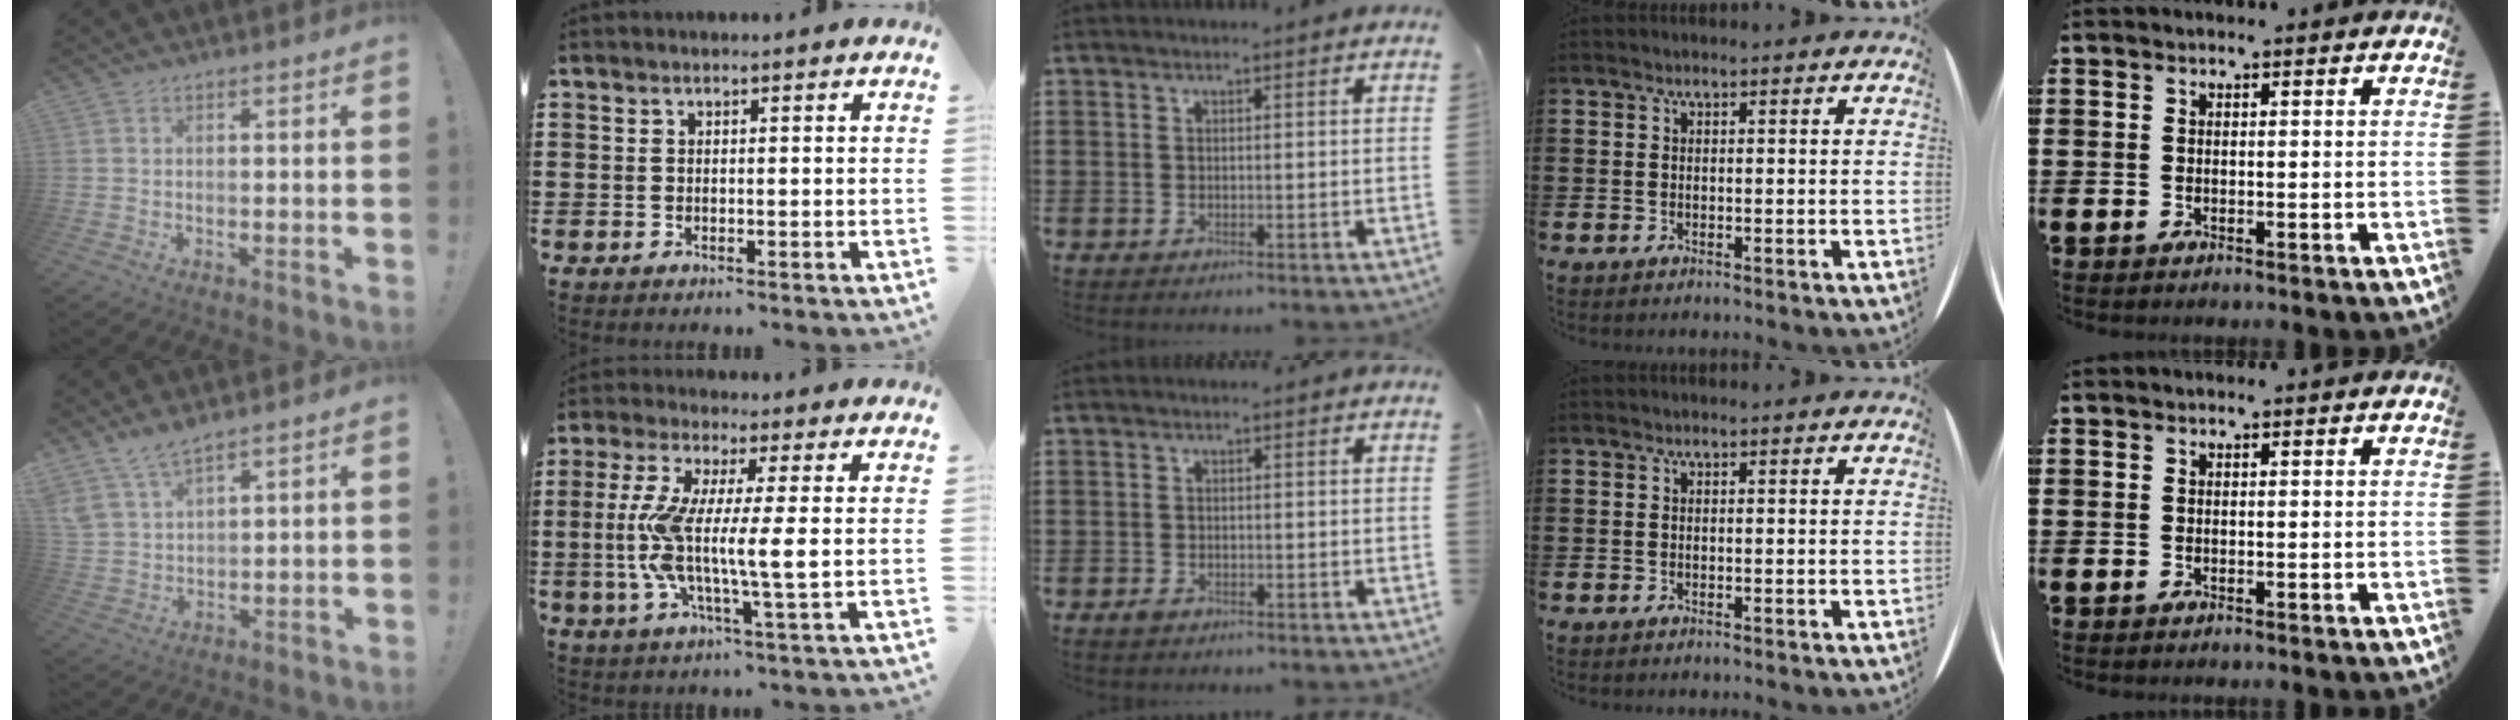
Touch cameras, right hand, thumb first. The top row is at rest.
{"thumb": {"total": 7.1, "force": [6.2, 1.9, 2.8], "torque": [-0.067, -0.033, 0.123]}, "index": {"total": 9.7, "force": [-0.3, 0.8, 9.7], "torque": [-0.204, -0.016, -0.015]}, "middle": {"total": 0.9, "force": [-0.6, 0.5, 0.5], "torque": [-0.010, -0.002, -0.013]}}